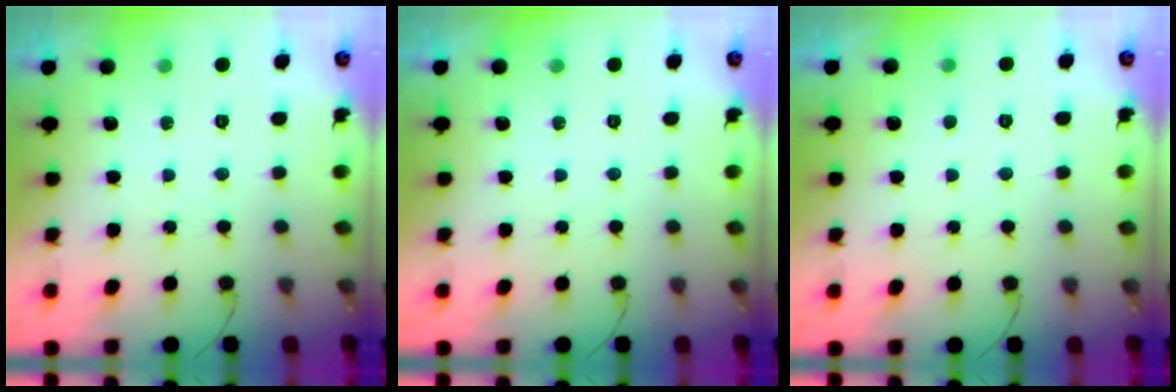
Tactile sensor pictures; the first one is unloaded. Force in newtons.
{"total": 0.0}
{"total": 0.7, "press": 0.7, "slide": 0.1}